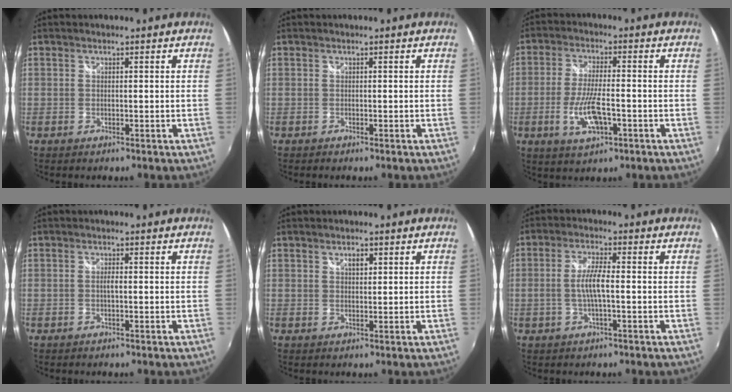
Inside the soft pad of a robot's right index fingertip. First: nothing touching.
{"total": 0.0}
{"total": 8.6, "force": [-2.9, 2.7, 7.7], "torque": [-0.156, -0.009, -0.052]}
{"total": 1.1, "force": [-0.2, 0.1, 1.1], "torque": [-0.021, 0.002, -0.005]}
{"total": 1.8, "force": [0.9, 1.0, 1.2], "torque": [-0.017, 0.004, 0.015]}
{"total": 5.1, "force": [-0.8, 0.6, 5.0], "torque": [-0.097, 0.001, -0.013]}